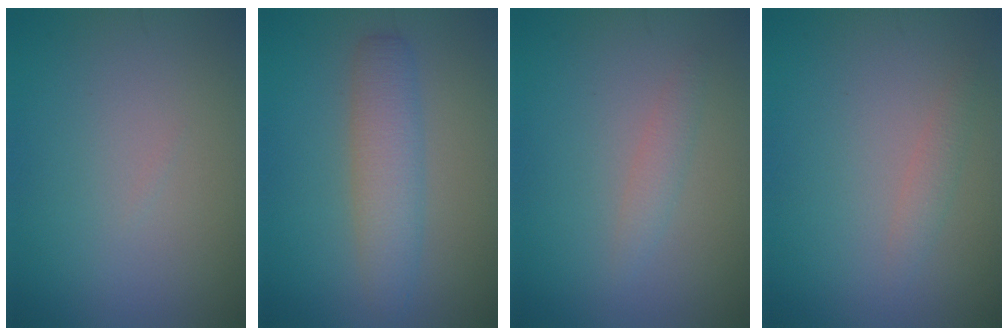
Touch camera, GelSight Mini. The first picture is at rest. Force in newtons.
{"total": 3.6, "press": 3.6, "slide": 0.2}
{"total": 1.3, "press": 1.3, "slide": 0.0}
{"total": 1.2, "press": 1.2, "slide": 0.1}